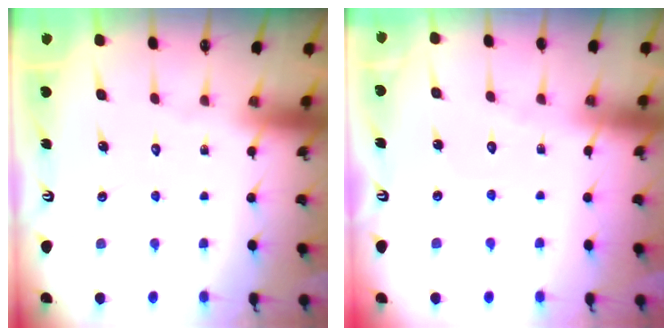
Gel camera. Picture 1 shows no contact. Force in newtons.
{"total": 2.3, "press": 2.3, "slide": 0.2}